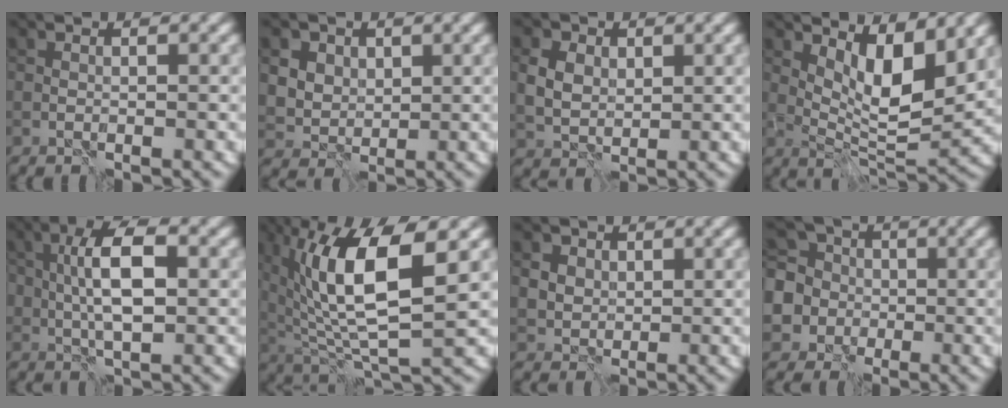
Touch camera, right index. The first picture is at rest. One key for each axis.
{"total": 6.7, "fx": 3.3, "fy": 5.2, "fz": 2.6, "tx": -0.067, "ty": 0.016, "tz": 0.056}
{"total": 3.3, "fx": 1.2, "fy": 2.6, "fz": 1.7, "tx": -0.039, "ty": 0.002, "tz": 0.018}
{"total": 6.3, "fx": 3.0, "fy": 2.3, "fz": 5.0, "tx": -0.085, "ty": -0.015, "tz": 0.054}
{"total": 6.1, "fx": 0.7, "fy": 2.9, "fz": 5.4, "tx": -0.100, "ty": 0.008, "tz": 0.009}
{"total": 9.9, "fx": 2.6, "fy": 3.3, "fz": 8.9, "tx": -0.167, "ty": -0.001, "tz": 0.048}
{"total": 4.3, "fx": 1.9, "fy": 3.5, "fz": 1.5, "tx": -0.037, "ty": 0.008, "tz": 0.031}
{"total": 6.3, "fx": -0.6, "fy": 6.1, "fz": 1.7, "tx": -0.040, "ty": 0.017, "tz": -0.042}